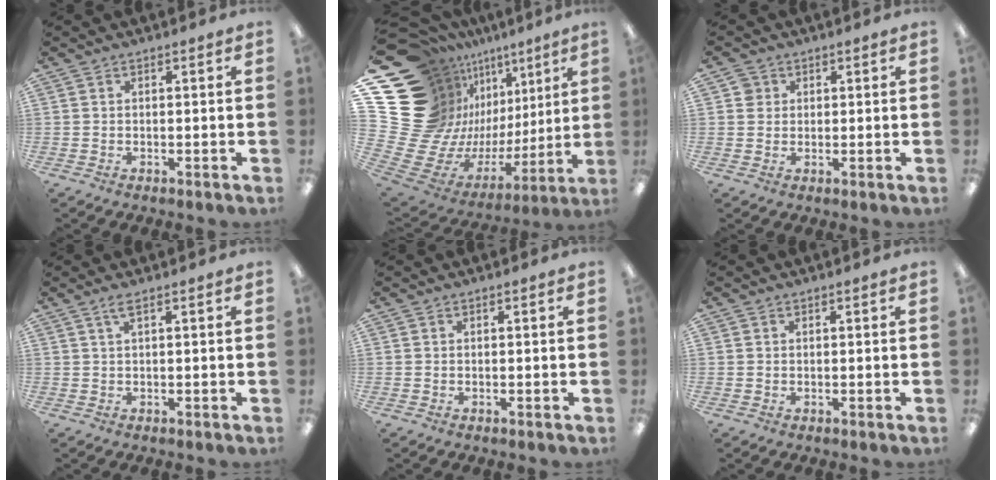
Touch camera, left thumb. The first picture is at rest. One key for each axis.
{"total": 23.0, "fx": 8.2, "fy": 17.1, "fz": 13.1, "tx": -0.241, "ty": -0.135, "tz": 0.217}
{"total": 3.3, "fx": 1.5, "fy": 2.9, "fz": 0.5, "tx": -0.002, "ty": 0.001, "tz": 0.024}
{"total": 1.9, "fx": 1.1, "fy": 0.2, "fz": 1.6, "tx": -0.036, "ty": 0.001, "tz": 0.018}
{"total": 0.0}
{"total": 0.5, "fx": 0.3, "fy": 0.4, "fz": 0.0, "tx": 0.001, "ty": 0.003, "tz": 0.005}